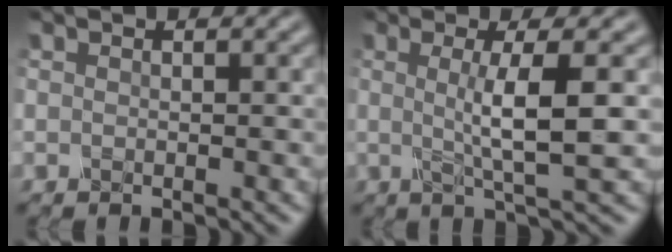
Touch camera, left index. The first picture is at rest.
{"total": 5.2, "force": [0.4, 0.9, 5.1], "torque": [-0.083, 0.002, 0.006]}